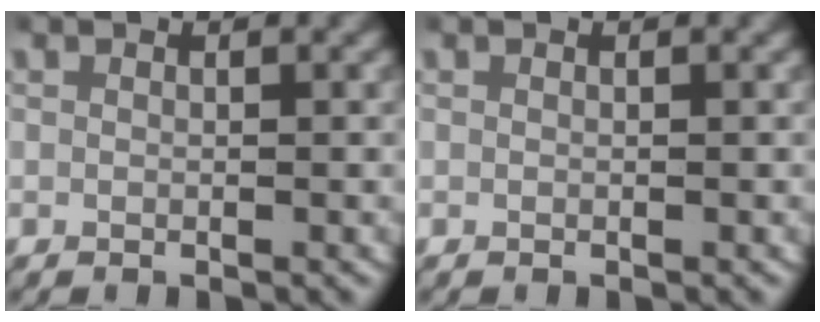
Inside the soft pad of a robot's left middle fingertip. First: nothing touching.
{"total": 0.0}